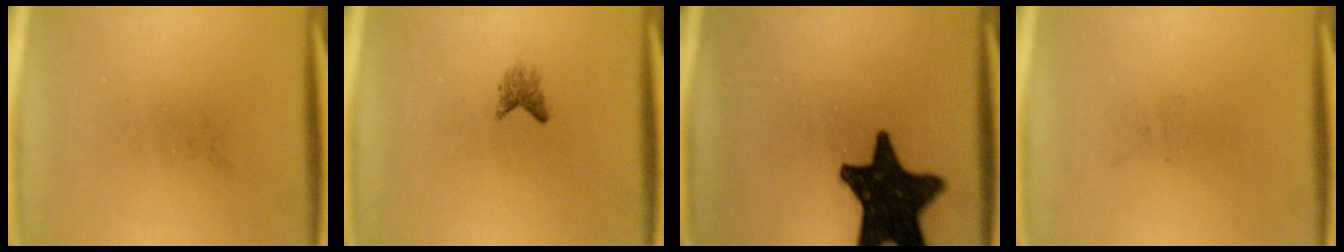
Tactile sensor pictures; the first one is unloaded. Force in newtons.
{"total": 1.4}
{"total": 18.2}
{"total": 0.0}